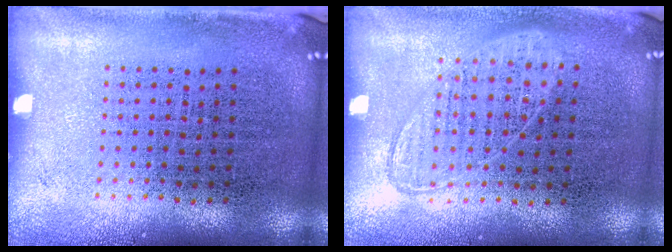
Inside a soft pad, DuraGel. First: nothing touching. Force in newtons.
{"total": 0.9, "press": 0.9, "slide": 0.3}